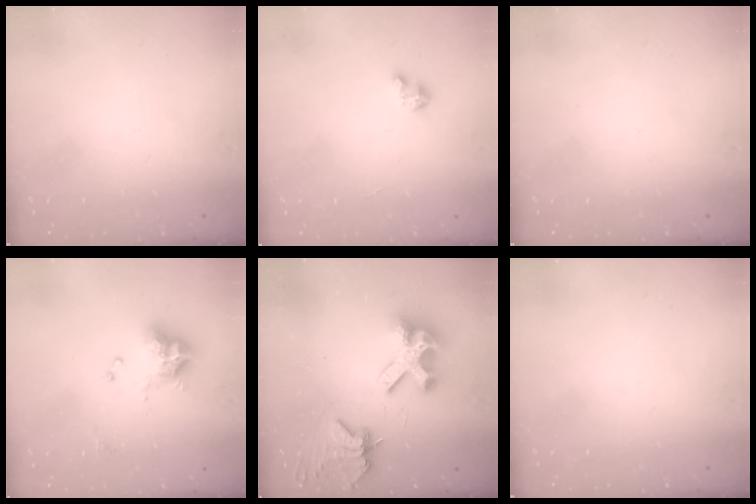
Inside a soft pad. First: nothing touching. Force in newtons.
{"total": 2.0, "press": 2.0, "slide": 0.2}
{"total": 0.0}
{"total": 10.0, "press": 10.0, "slide": 0.6}
{"total": 9.9, "press": 9.8, "slide": 1.1}
{"total": 0.0}